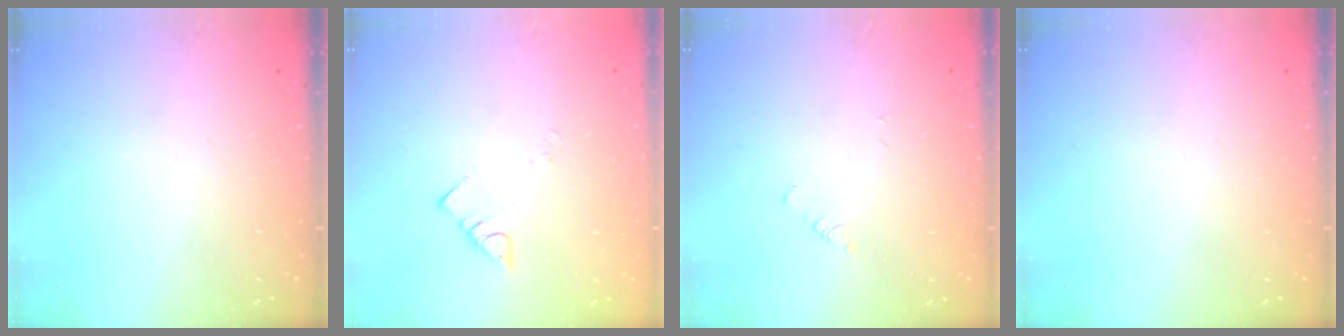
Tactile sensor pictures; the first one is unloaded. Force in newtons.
{"total": 3.6, "press": 3.6, "slide": 0.6}
{"total": 1.0, "press": 0.9, "slide": 0.2}
{"total": 0.0}